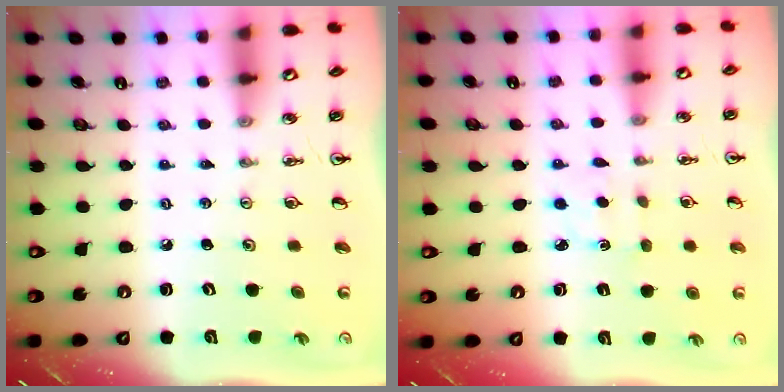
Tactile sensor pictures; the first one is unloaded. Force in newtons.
{"total": 1.8, "press": 1.7, "slide": 0.5}